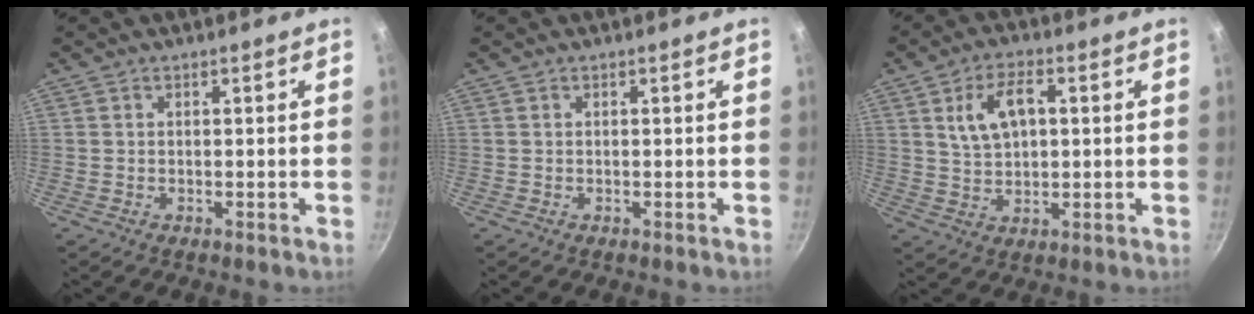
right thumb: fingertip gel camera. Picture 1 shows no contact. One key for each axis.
{"total": 0.0}
{"total": 8.7, "fx": 2.1, "fy": 5.0, "fz": 6.8, "tx": -0.109, "ty": 0.007, "tz": 0.041}